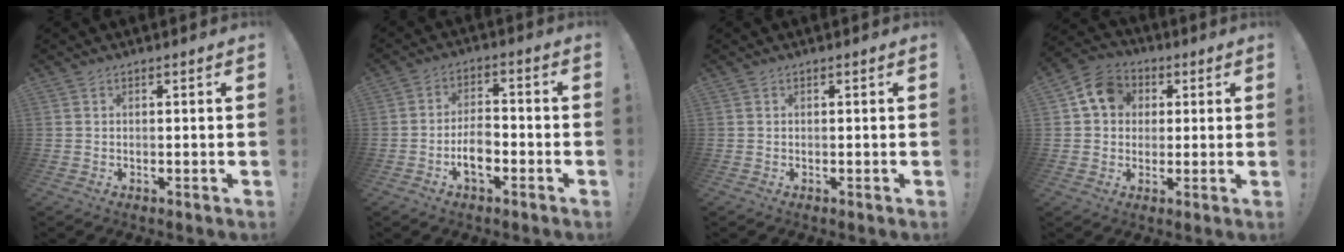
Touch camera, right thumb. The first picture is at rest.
{"total": 7.4, "force": [-3.2, 3.7, 5.5], "torque": [-0.100, 0.006, -0.058]}
{"total": 0.0}
{"total": 10.5, "force": [3.0, 8.8, 5.0], "torque": [-0.068, 0.003, 0.061]}